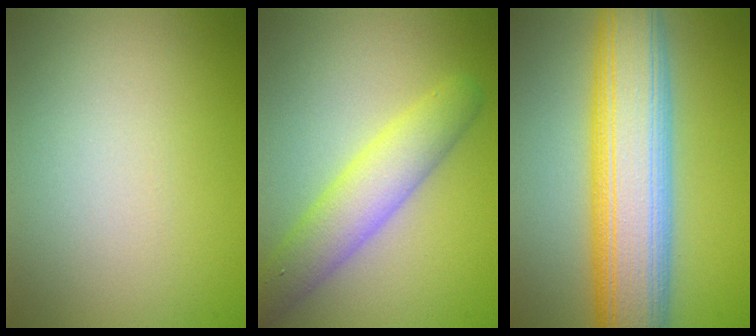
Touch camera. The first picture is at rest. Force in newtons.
{"total": 4.9, "press": 4.9, "slide": 0.1}
{"total": 10.9, "press": 10.9, "slide": 0.2}